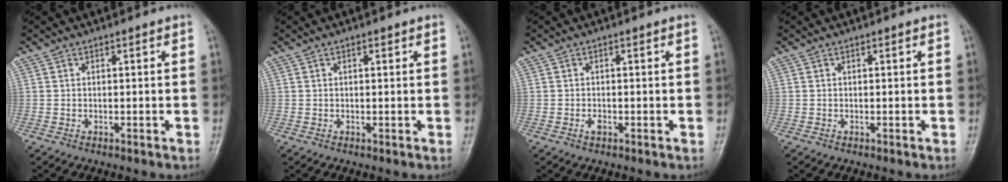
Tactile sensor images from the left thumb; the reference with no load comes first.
{"total": 0.6, "force": [0.3, 0.3, 0.5], "torque": [-0.006, 0.000, 0.004]}
{"total": 1.2, "force": [-0.5, 0.6, 0.8], "torque": [-0.012, 0.003, -0.008]}
{"total": 0.0}